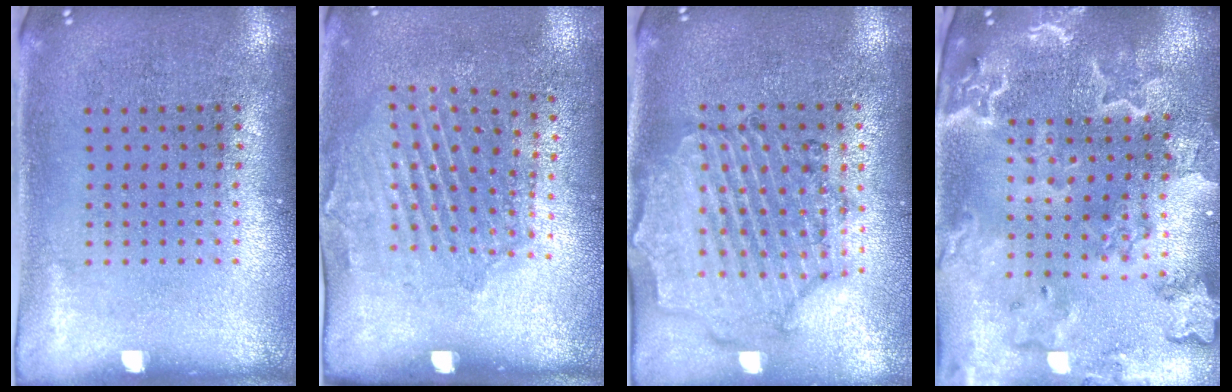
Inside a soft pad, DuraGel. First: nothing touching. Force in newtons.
{"total": 1.9, "press": 1.3, "slide": 1.4}
{"total": 1.7, "press": 1.7, "slide": 0.3}
{"total": 3.7, "press": 3.2, "slide": 1.8}